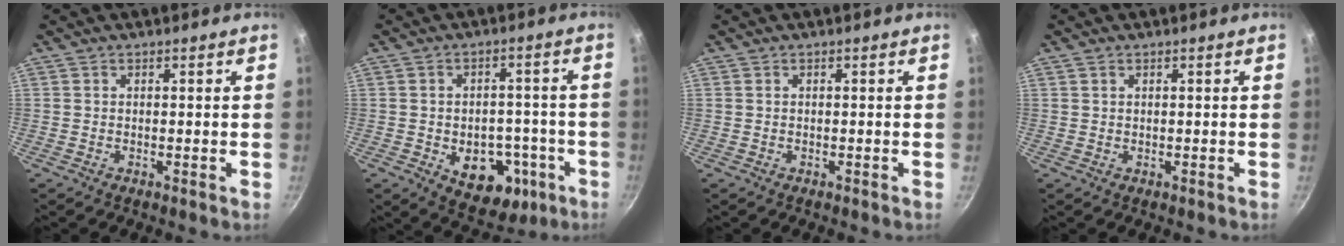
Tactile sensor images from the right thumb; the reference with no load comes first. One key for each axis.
{"total": 12.4, "fx": -4.1, "fy": 8.6, "fz": 8.0, "tx": -0.068, "ty": 0.016, "tz": -0.041}
{"total": 0.0}
{"total": 0.7, "fx": 0.4, "fy": 0.5, "fz": 0.3, "tx": -0.005, "ty": 0.001, "tz": 0.008}